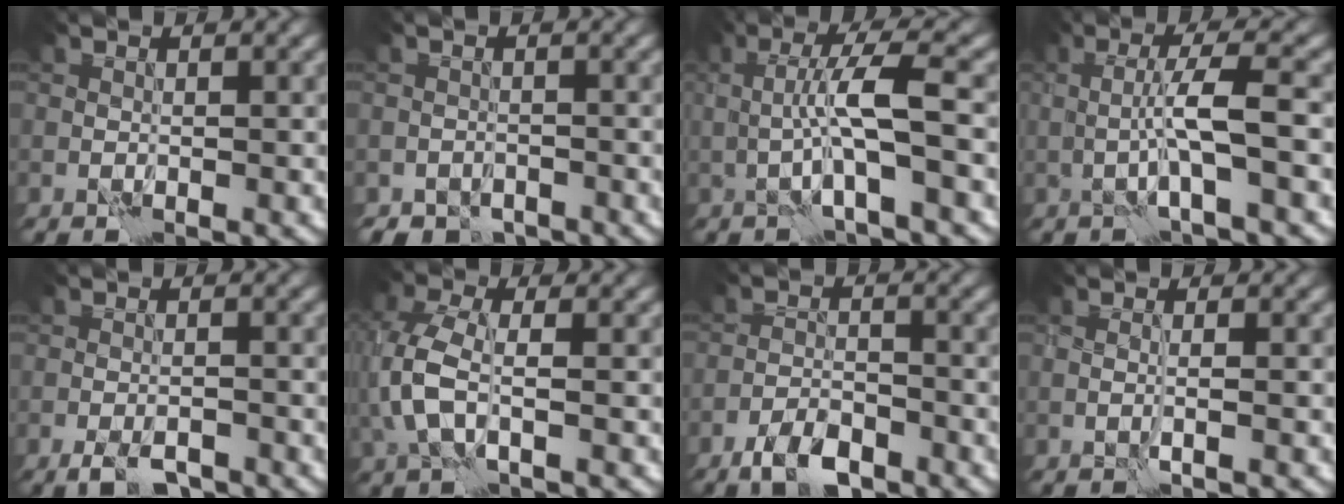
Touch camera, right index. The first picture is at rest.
{"total": 1.9, "force": [-1.6, 1.0, 0.0], "torque": [0.009, -0.001, -0.030]}
{"total": 4.9, "force": [0.0, 0.5, 4.9], "torque": [-0.091, 0.015, -0.003]}
{"total": 4.1, "force": [-0.1, 0.2, 4.1], "torque": [-0.076, 0.010, -0.005]}
{"total": 2.6, "force": [-1.9, 0.8, 1.6], "torque": [-0.025, -0.003, -0.032]}
{"total": 4.4, "force": [-0.1, 2.3, 3.8], "torque": [-0.105, 0.002, -0.006]}
{"total": 3.8, "force": [-2.8, 1.4, 2.2], "torque": [-0.034, -0.002, -0.056]}
{"total": 0.6, "force": [0.0, -0.4, 0.5], "torque": [-0.007, -0.004, -0.003]}